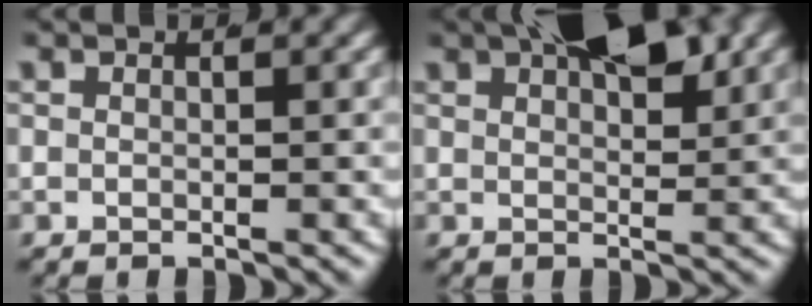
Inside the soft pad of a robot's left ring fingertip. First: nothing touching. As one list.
[{"total": 5.9, "force": [3.4, 1.8, 4.4], "torque": [-0.060, 0.001, 0.059]}]